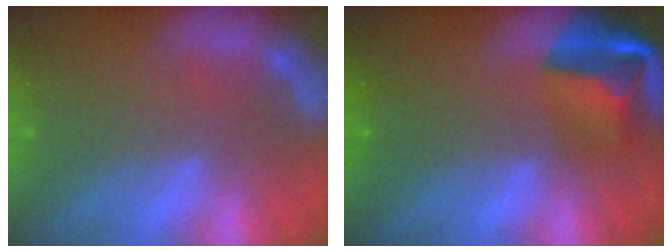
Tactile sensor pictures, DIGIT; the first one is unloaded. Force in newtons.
{"total": 6.9}